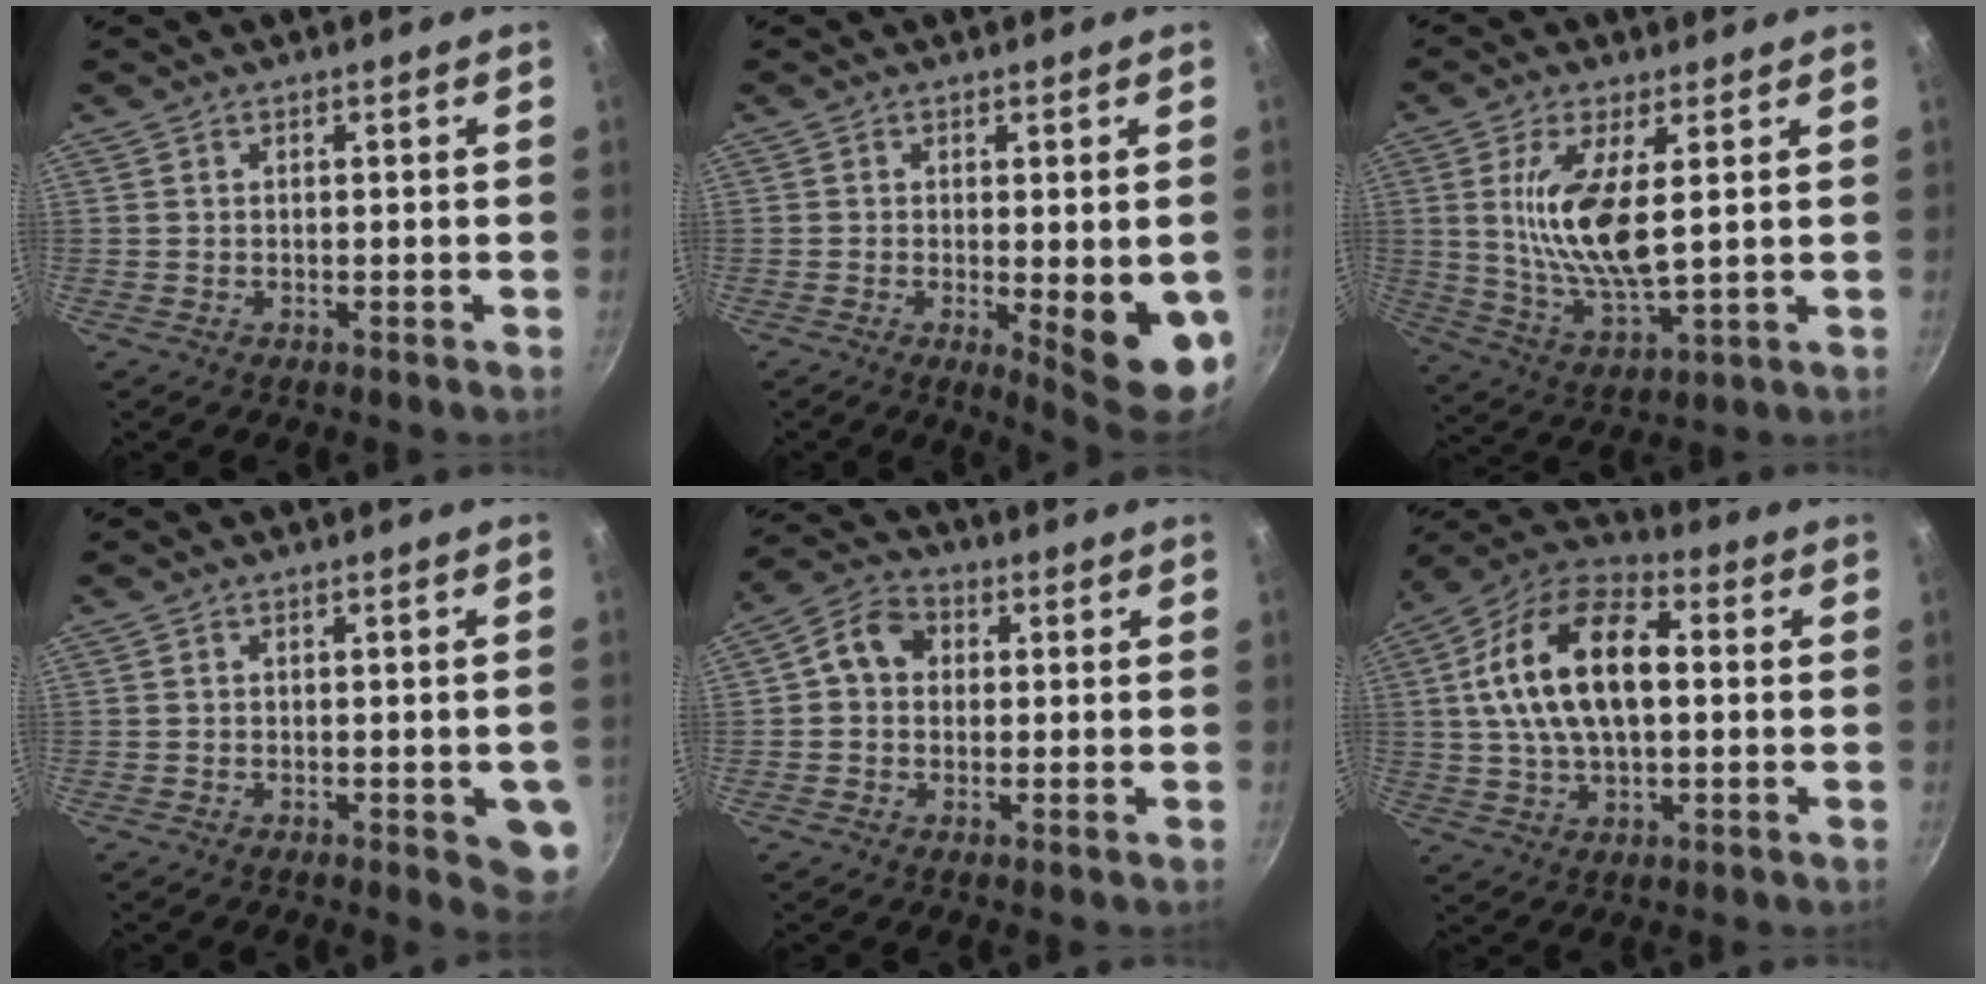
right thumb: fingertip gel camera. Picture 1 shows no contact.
{"total": 10.8, "force": [-1.9, 3.1, 10.2], "torque": [-0.113, -0.012, -0.015]}
{"total": 12.7, "force": [2.7, 4.3, 11.7], "torque": [-0.232, -0.021, 0.058]}
{"total": 6.4, "force": [-1.8, 2.4, 5.6], "torque": [-0.040, 0.004, -0.021]}
{"total": 7.0, "force": [0.8, 5.8, 3.8], "torque": [-0.043, 0.017, -0.004]}
{"total": 18.3, "force": [2.2, 10.2, 15.1], "torque": [-0.261, 0.031, 0.023]}